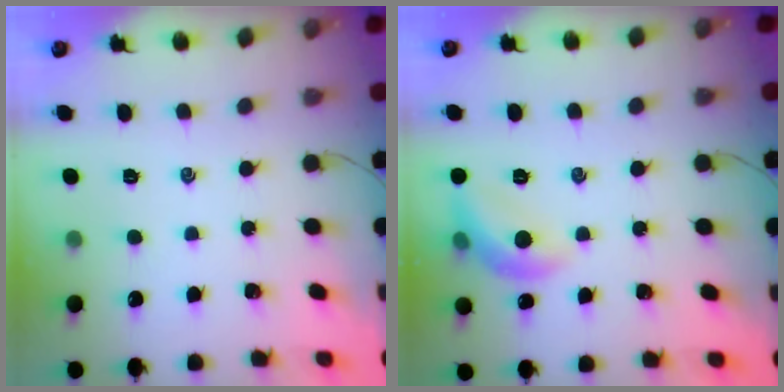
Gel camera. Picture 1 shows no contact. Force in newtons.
{"total": 10.1, "press": 10.1, "slide": 0.2}